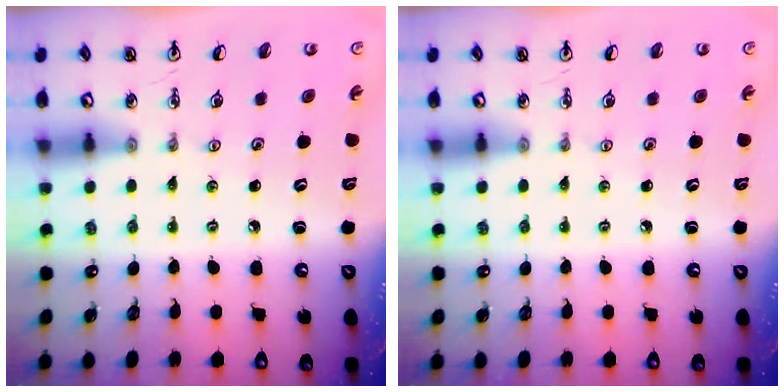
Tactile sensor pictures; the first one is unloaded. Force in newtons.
{"total": 0.0}